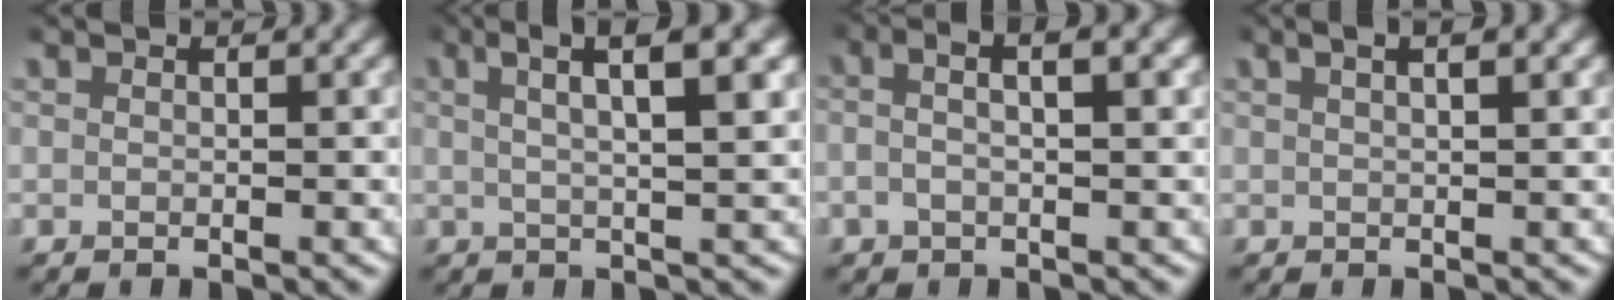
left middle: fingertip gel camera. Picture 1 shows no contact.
{"total": 6.0, "force": [3.5, 0.9, 4.8], "torque": [-0.072, 0.021, 0.048]}
{"total": 3.1, "force": [0.4, 1.1, 2.9], "torque": [-0.052, 0.014, 0.003]}
{"total": 2.7, "force": [1.5, 0.8, 2.1], "torque": [-0.019, 0.020, 0.016]}